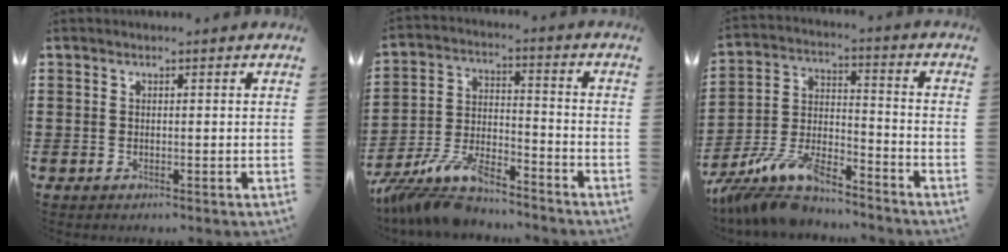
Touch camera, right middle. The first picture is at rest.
{"total": 10.6, "force": [-9.3, 2.5, 4.6], "torque": [-0.110, 0.011, -0.185]}
{"total": 11.7, "force": [-10.0, 2.8, 5.4], "torque": [-0.121, 0.017, -0.200]}